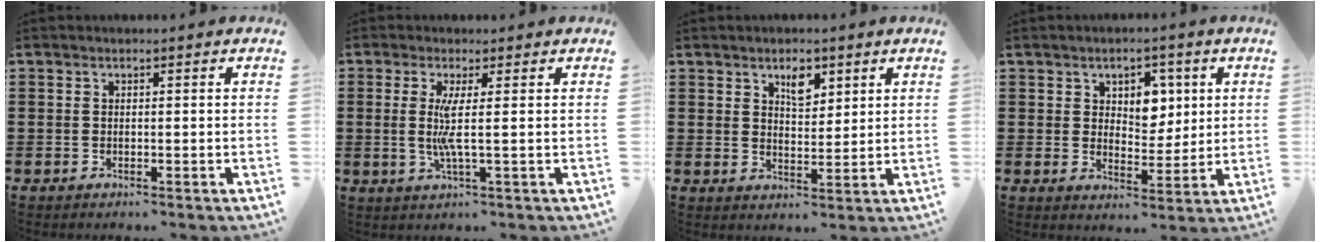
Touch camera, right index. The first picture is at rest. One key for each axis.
{"total": 4.5, "fx": 0.3, "fy": -0.4, "fz": 4.5, "tx": -0.092, "ty": -0.014, "tz": 0.000}
{"total": 3.8, "fx": 2.5, "fy": 1.8, "fz": 2.2, "tx": -0.035, "ty": -0.001, "tz": 0.042}
{"total": 4.7, "fx": 2.2, "fy": 3.6, "fz": 2.1, "tx": -0.043, "ty": 0.008, "tz": 0.033}